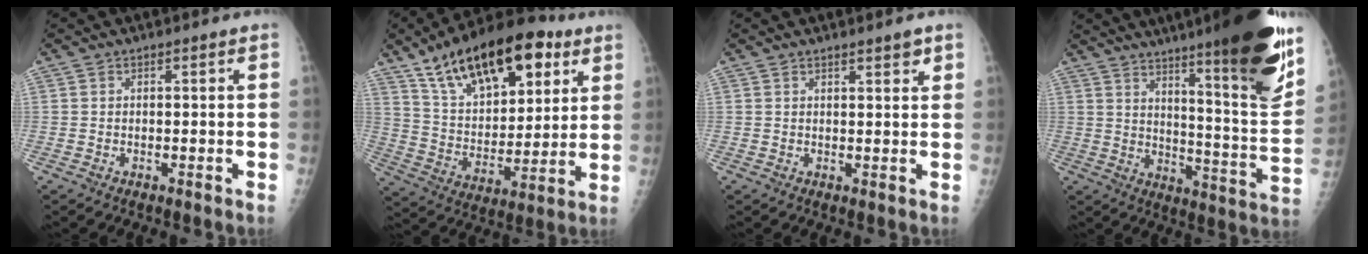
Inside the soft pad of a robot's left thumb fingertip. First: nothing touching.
{"total": 24.5, "force": [13.7, 11.9, 16.4], "torque": [-0.235, -0.030, 0.235]}
{"total": 2.2, "force": [1.7, 0.5, 1.4], "torque": [-0.014, -0.010, 0.024]}
{"total": 25.5, "force": [16.2, 2.6, 19.5], "torque": [-0.259, -0.077, 0.236]}